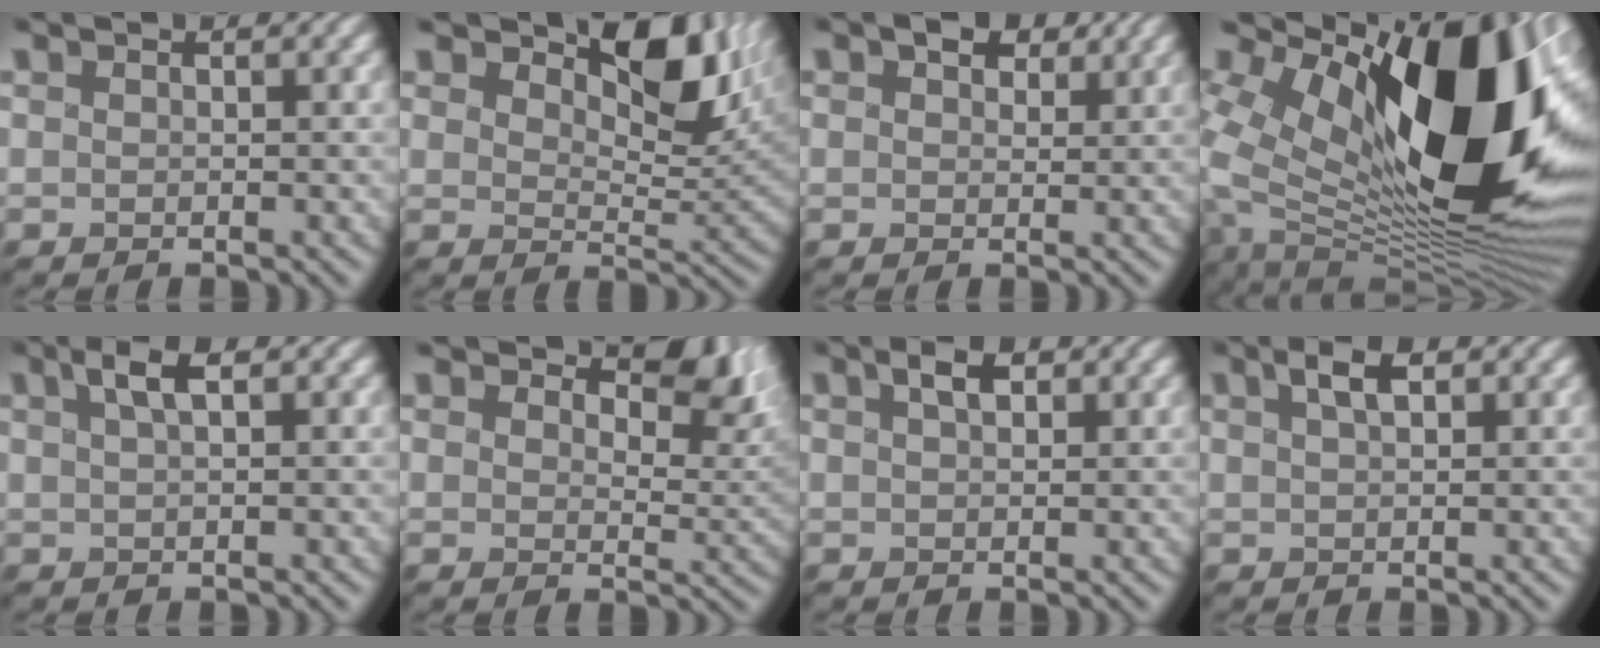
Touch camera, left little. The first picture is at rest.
{"total": 8.6, "force": [4.5, 4.6, 5.6], "torque": [-0.088, -0.007, 0.067]}
{"total": 4.2, "force": [2.4, 2.6, 2.3], "torque": [-0.041, -0.001, 0.025]}
{"total": 18.0, "force": [3.3, 9.8, 14.7], "torque": [-0.259, 0.002, 0.054]}
{"total": 2.8, "force": [1.1, 0.9, 2.4], "torque": [-0.046, 0.001, 0.014]}
{"total": 6.6, "force": [4.2, 3.4, 3.9], "torque": [-0.059, -0.011, 0.061]}
{"total": 2.3, "force": [0.8, 1.3, 1.7], "torque": [-0.034, 0.000, 0.011]}
{"total": 2.5, "force": [1.0, 1.1, 2.1], "torque": [-0.041, 0.000, 0.014]}